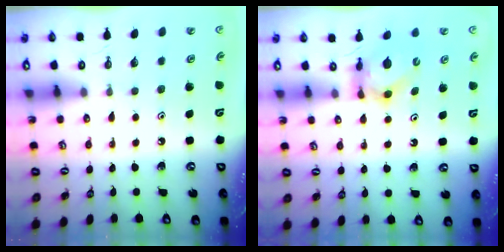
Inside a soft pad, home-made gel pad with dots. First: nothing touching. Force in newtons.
{"total": 6.3, "press": 6.3, "slide": 0.4}